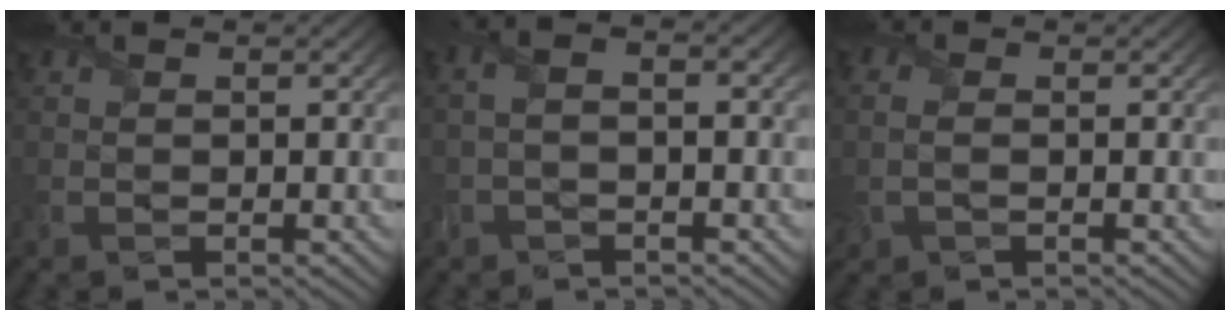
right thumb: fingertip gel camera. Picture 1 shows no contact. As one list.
[{"total": 3.3, "force": [-0.9, 1.2, 2.9], "torque": [-0.070, 0.006, -0.017]}, {"total": 3.4, "force": [-0.4, 2.4, 2.4], "torque": [-0.078, 0.005, 0.001]}]